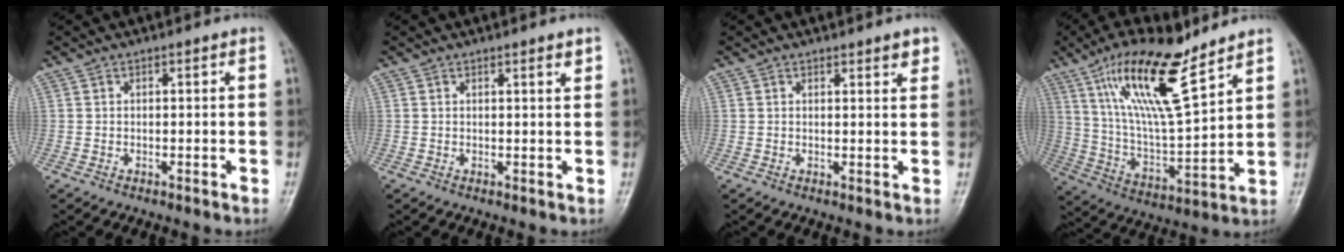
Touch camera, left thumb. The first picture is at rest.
{"total": 1.4, "force": [0.9, 0.1, 1.0], "torque": [-0.011, -0.006, 0.013]}
{"total": 2.1, "force": [1.6, 0.6, 1.3], "torque": [-0.011, -0.009, 0.020]}
{"total": 19.0, "force": [11.7, 4.7, 14.2], "torque": [-0.245, -0.054, 0.222]}